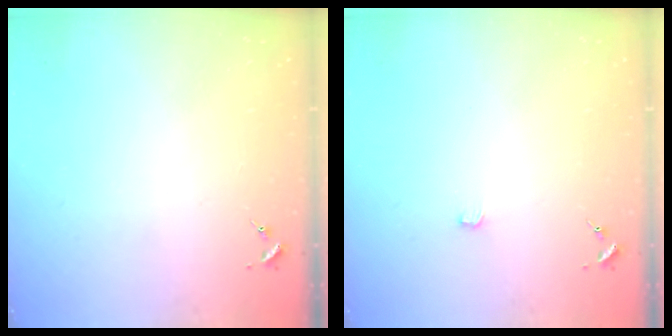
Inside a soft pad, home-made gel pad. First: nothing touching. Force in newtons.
{"total": 1.9, "press": 1.9, "slide": 0.2}